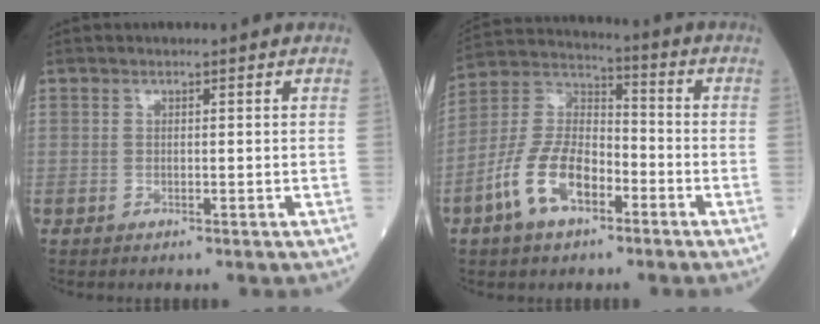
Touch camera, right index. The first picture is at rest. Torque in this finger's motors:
{"motor_torque": [1.54, -0.60, 0.37, 0.09]}